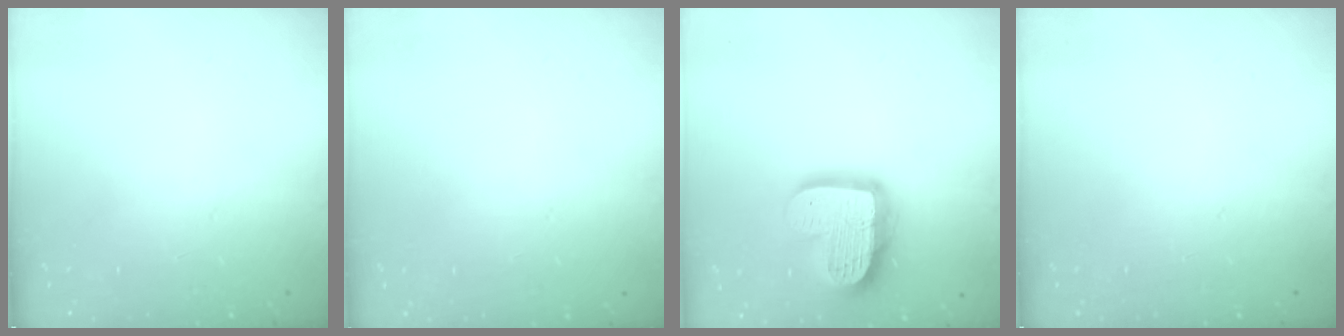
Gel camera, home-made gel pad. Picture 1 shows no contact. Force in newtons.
{"total": 0.0}
{"total": 17.7, "press": 17.7, "slide": 1.1}
{"total": 0.0}